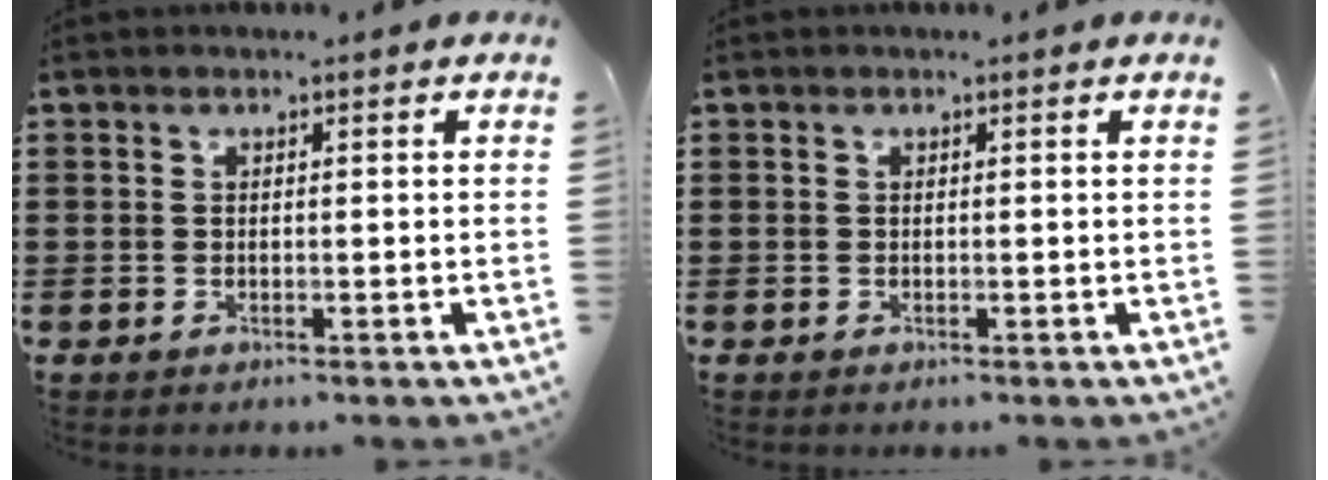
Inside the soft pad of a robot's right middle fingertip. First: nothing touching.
{"total": 0.0}